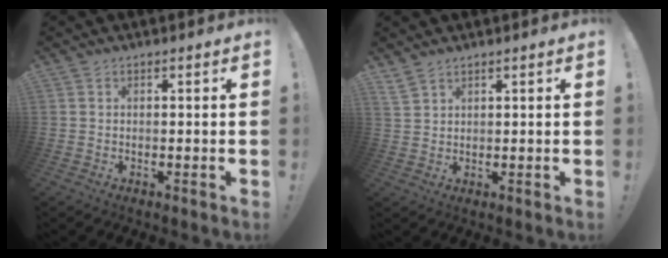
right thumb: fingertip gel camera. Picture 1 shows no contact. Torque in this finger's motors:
{"motor_torque": [-0.43, -0.01, -0.24, 0.40, 0.02]}